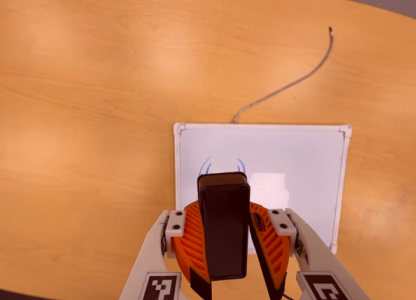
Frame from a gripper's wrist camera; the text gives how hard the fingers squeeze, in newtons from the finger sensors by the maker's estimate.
{"total": 7.4, "left": 8.2, "right": 6.7}